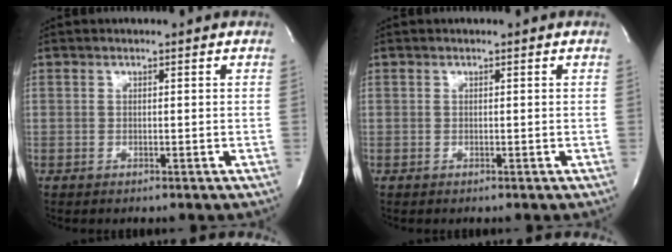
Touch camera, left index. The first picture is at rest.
{"total": 0.0}